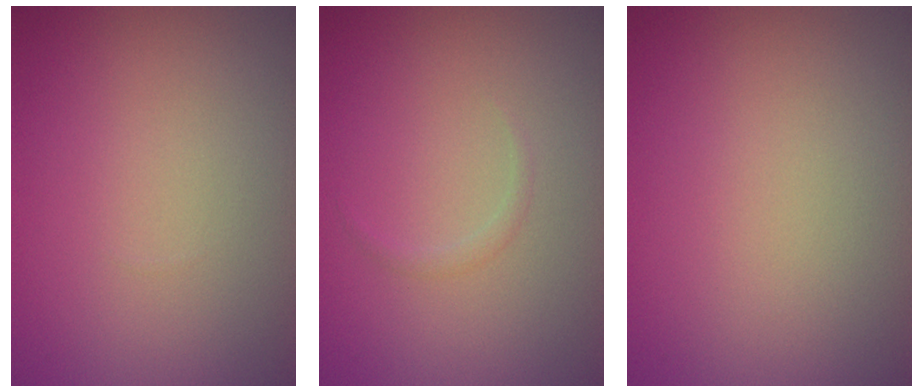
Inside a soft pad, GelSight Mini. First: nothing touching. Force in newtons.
{"total": 0.5, "press": 0.5, "slide": 0.0}
{"total": 0.0}